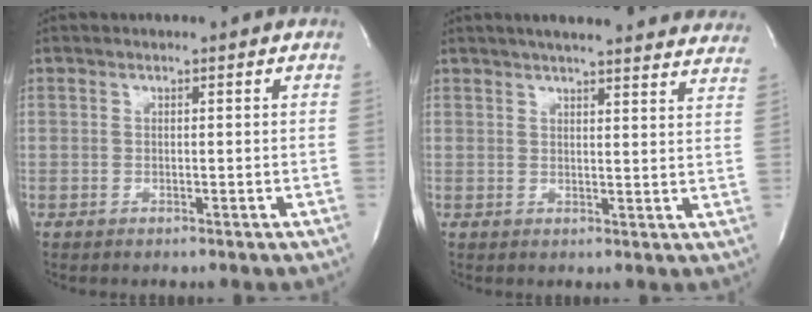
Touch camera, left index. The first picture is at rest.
{"total": 23.6, "force": [21.6, 3.2, 9.0], "torque": [-0.129, -0.017, 0.252]}